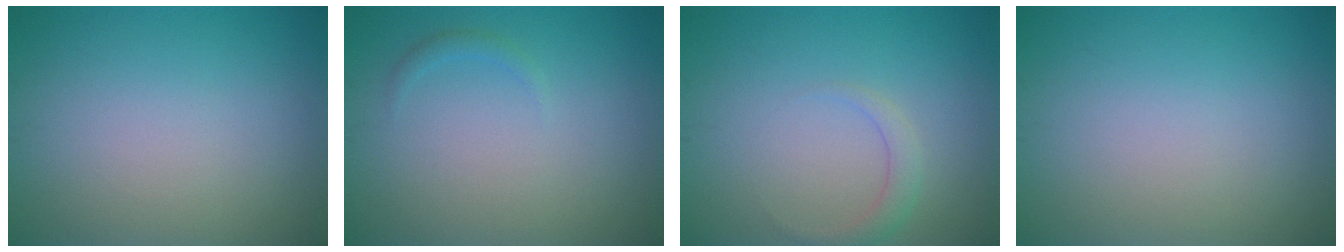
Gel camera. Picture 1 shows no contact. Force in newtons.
{"total": 0.8, "press": 0.8, "slide": 0.1}
{"total": 1.6, "press": 1.6, "slide": 0.1}
{"total": 0.0}